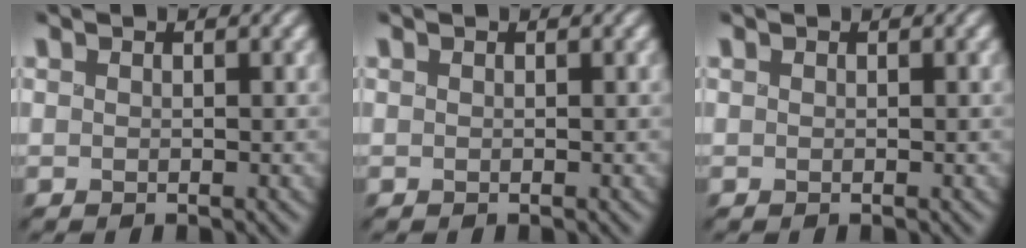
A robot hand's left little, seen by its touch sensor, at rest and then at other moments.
{"total": 0.0}
{"total": 0.0}